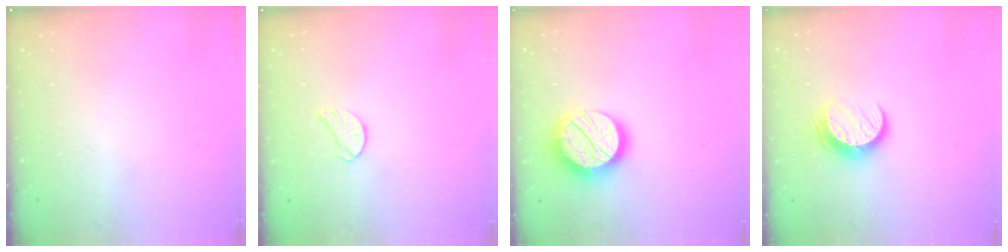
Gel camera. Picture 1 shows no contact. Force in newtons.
{"total": 8.2, "press": 8.1, "slide": 0.7}
{"total": 16.0, "press": 16.0, "slide": 0.8}
{"total": 9.5, "press": 9.5, "slide": 0.8}